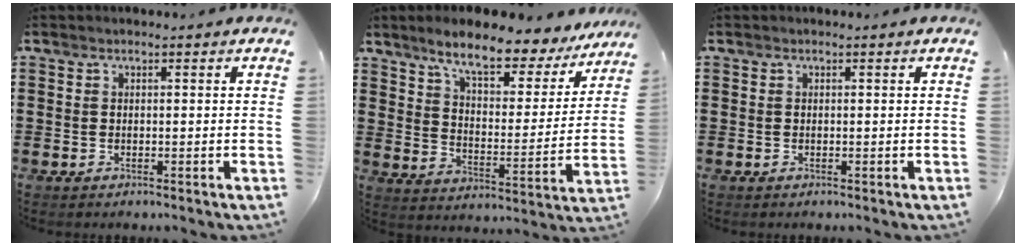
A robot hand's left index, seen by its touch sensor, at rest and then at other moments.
{"total": 8.9, "force": [7.3, 1.5, 4.9], "torque": [-0.108, -0.041, 0.118]}
{"total": 0.0}